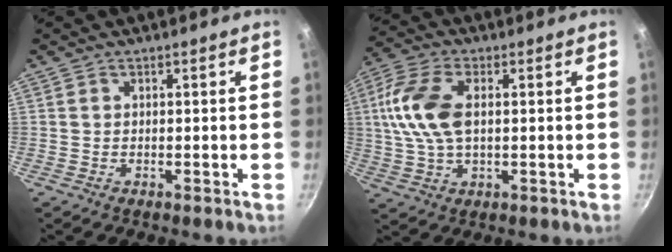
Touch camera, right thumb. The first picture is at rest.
{"total": 12.1, "force": [1.6, 6.8, 9.9], "torque": [-0.198, 0.015, 0.022]}